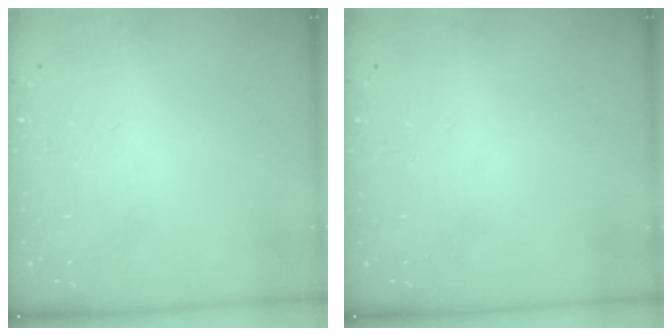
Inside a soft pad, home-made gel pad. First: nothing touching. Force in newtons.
{"total": 0.0}